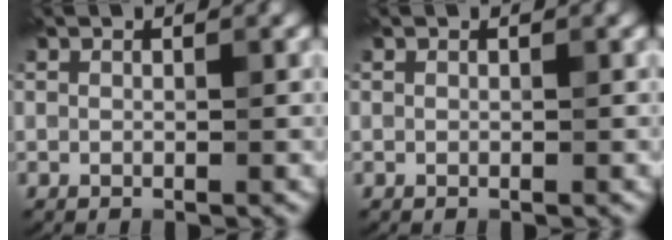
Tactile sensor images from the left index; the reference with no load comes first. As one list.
[{"total": 0.0}]